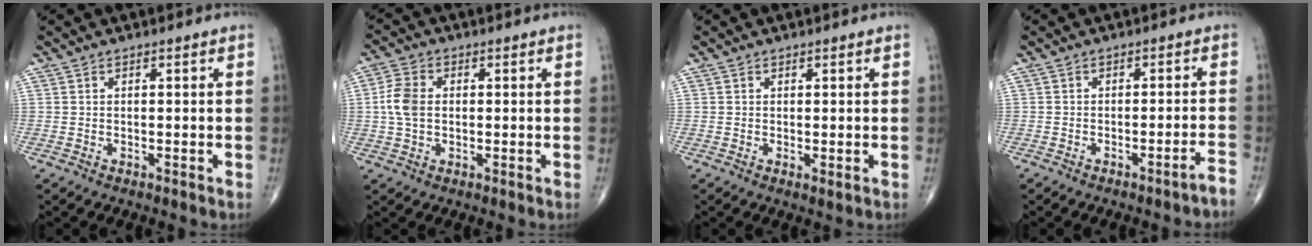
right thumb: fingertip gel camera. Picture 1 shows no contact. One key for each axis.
{"total": 5.8, "fx": 0.2, "fy": 4.0, "fz": 4.2, "tx": -0.092, "ty": 0.009, "tz": -0.001}
{"total": 0.9, "fx": 0.1, "fy": 0.4, "fz": 0.8, "tx": -0.016, "ty": -0.005, "tz": 0.000}
{"total": 2.5, "fx": -2.1, "fy": -0.1, "fz": 1.3, "tx": -0.022, "ty": 0.020, "tz": -0.028}